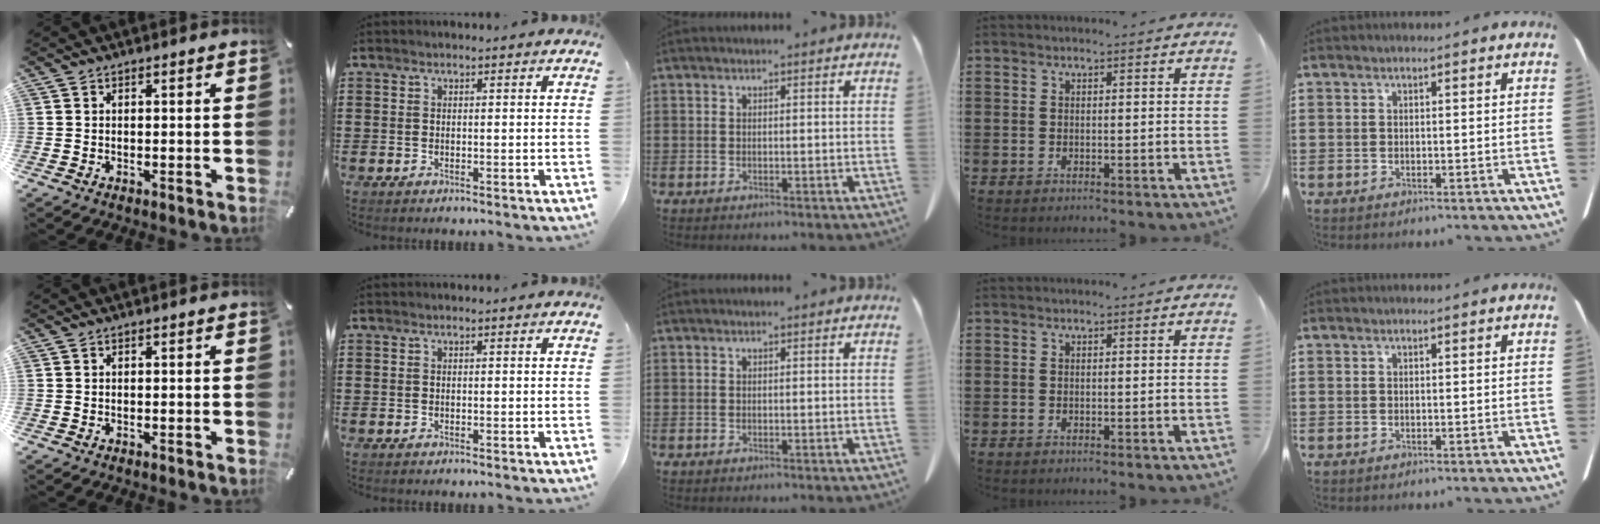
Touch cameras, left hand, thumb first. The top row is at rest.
{}